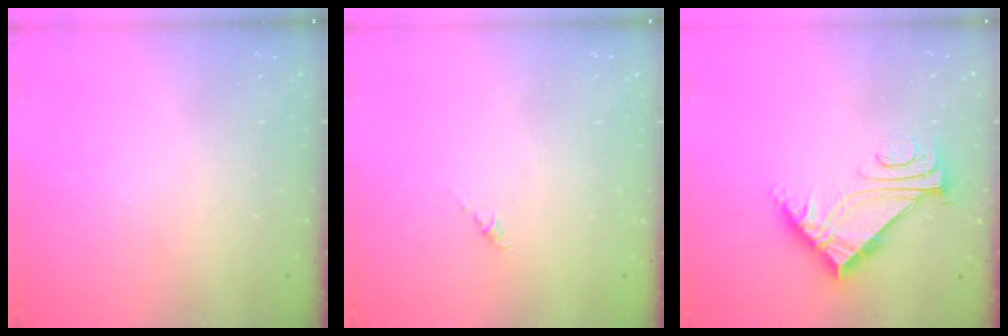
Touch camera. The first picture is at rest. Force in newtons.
{"total": 0.0}
{"total": 8.0, "press": 8.0, "slide": 0.8}